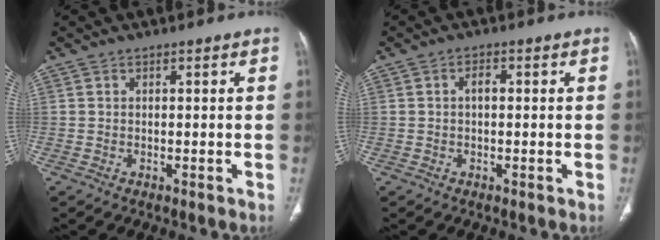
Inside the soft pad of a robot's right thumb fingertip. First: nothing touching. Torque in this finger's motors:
{"motor_torque": [-0.07, 1.05, 0.80, -0.34, 0.03]}